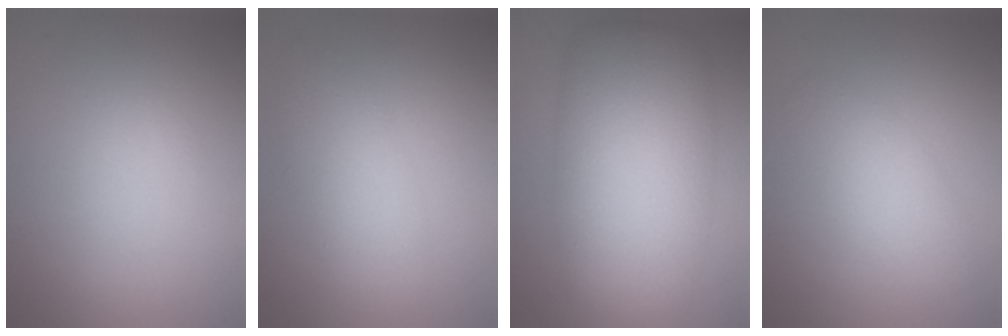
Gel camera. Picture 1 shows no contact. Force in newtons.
{"total": 3.7, "press": 3.7, "slide": 0.1}
{"total": 11.0, "press": 11.0, "slide": 0.4}
{"total": 2.8, "press": 2.8, "slide": 0.2}